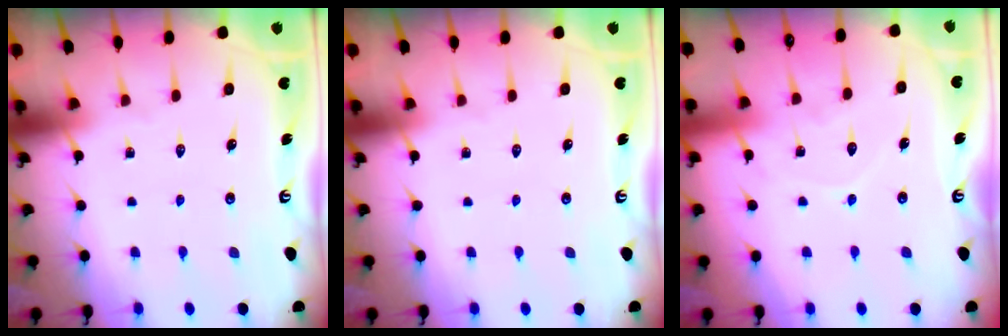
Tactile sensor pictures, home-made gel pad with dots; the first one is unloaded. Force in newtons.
{"total": 0.0}
{"total": 7.2, "press": 7.2, "slide": 0.7}